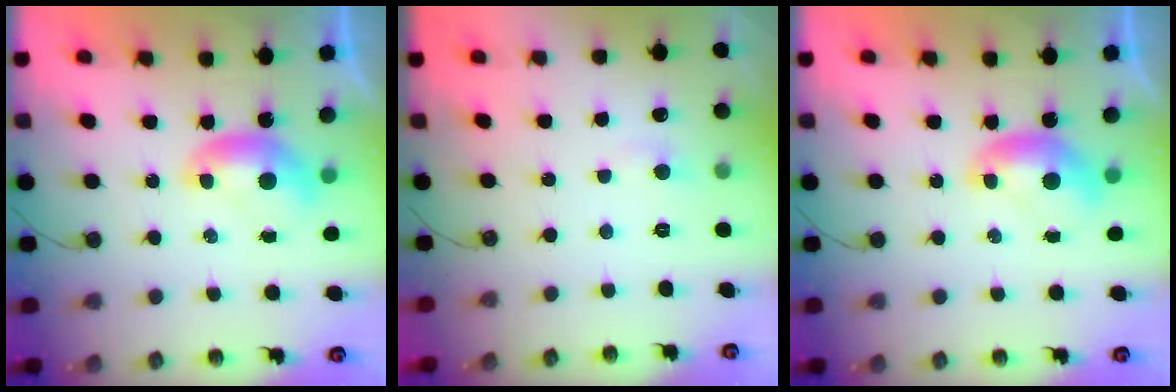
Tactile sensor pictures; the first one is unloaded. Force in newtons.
{"total": 0.8, "press": 0.4, "slide": 0.6}
{"total": 0.0}